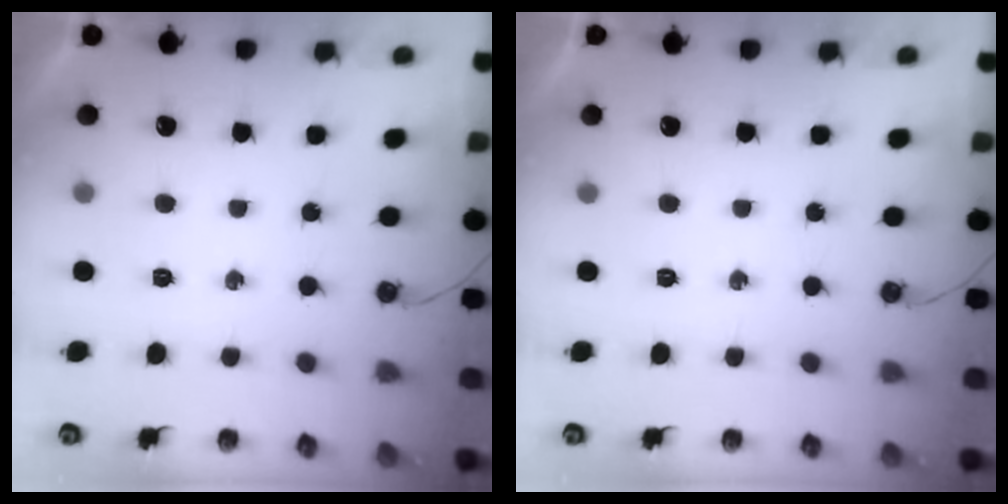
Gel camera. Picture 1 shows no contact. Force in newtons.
{"total": 0.0}